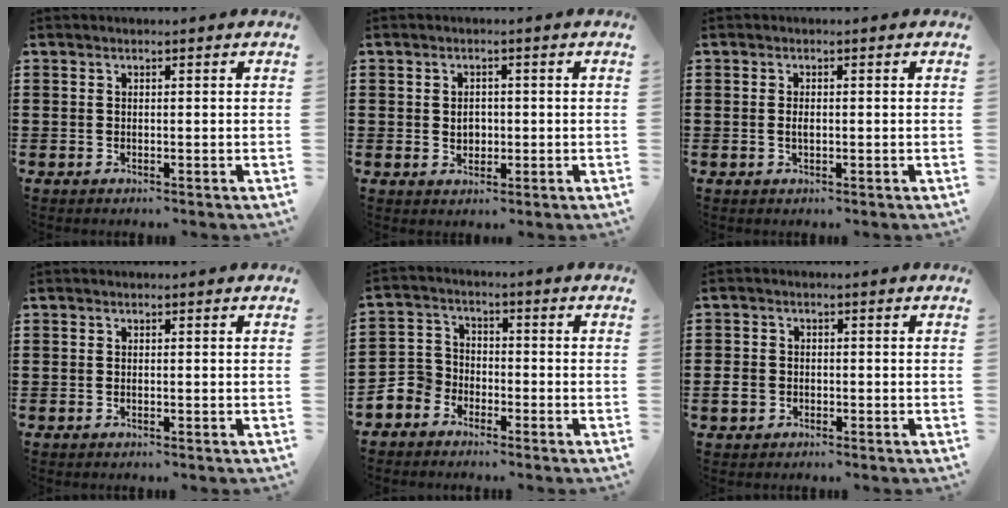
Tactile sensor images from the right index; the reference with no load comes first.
{"total": 2.2, "force": [0.0, 1.7, 1.4], "torque": [-0.022, 0.004, -0.004]}
{"total": 1.2, "force": [-0.1, 0.6, 1.1], "torque": [-0.021, 0.002, -0.001]}
{"total": 0.0}
{"total": 4.3, "force": [-3.1, 3.0, 0.4], "torque": [-0.041, -0.002, -0.072]}
{"total": 2.6, "force": [-1.0, 2.0, 1.3], "torque": [-0.035, -0.003, -0.021]}